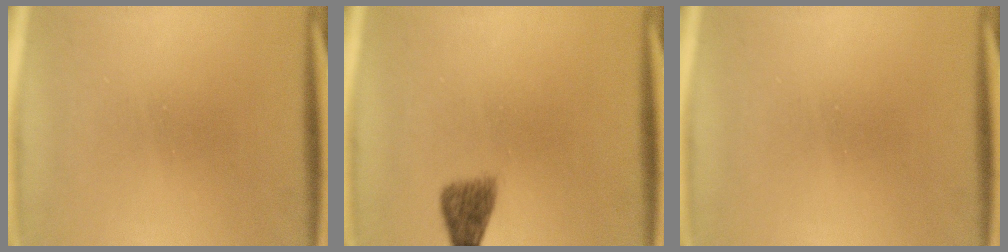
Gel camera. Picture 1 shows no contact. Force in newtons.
{"total": 2.7}
{"total": 0.0}